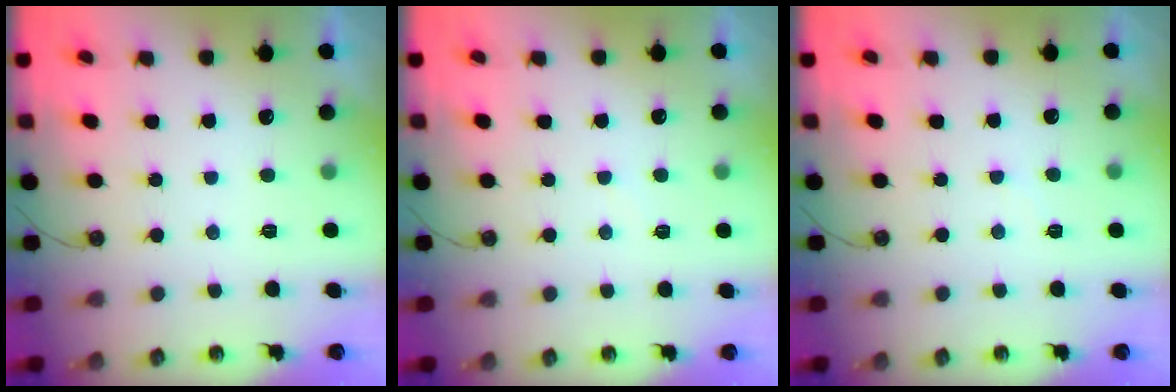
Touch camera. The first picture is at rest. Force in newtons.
{"total": 3.8, "press": 3.7, "slide": 0.3}
{"total": 3.0, "press": 2.9, "slide": 0.4}